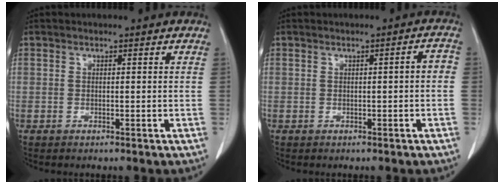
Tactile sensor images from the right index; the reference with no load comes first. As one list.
[{"total": 1.9, "force": [-0.3, 0.4, 1.8], "torque": [-0.020, 0.006, -0.004]}]